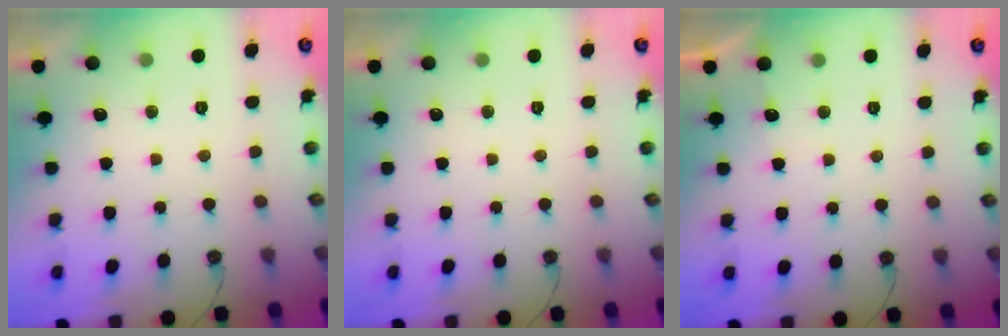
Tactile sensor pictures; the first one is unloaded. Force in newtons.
{"total": 0.0}
{"total": 2.5, "press": 2.5, "slide": 0.3}